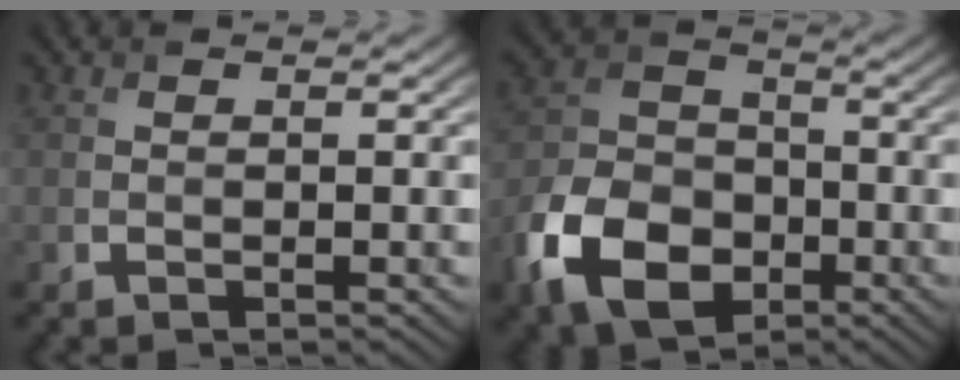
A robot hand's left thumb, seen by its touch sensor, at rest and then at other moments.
{"total": 11.5, "force": [-5.2, 7.9, 6.5], "torque": [-0.155, -0.017, -0.115]}